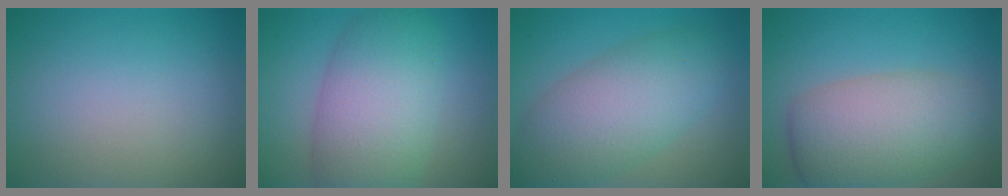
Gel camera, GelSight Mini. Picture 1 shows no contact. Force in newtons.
{"total": 8.7, "press": 8.7, "slide": 0.1}
{"total": 7.8, "press": 7.8, "slide": 0.4}
{"total": 7.5, "press": 7.5, "slide": 0.4}